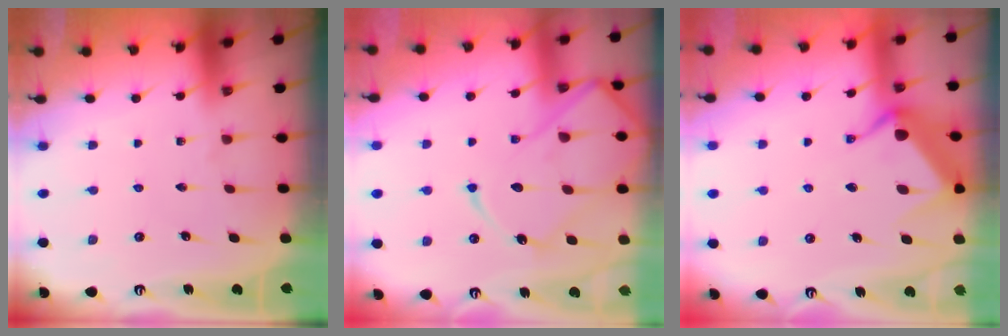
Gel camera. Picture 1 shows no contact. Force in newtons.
{"total": 16.0, "press": 16.0, "slide": 1.4}
{"total": 9.7, "press": 9.7, "slide": 0.7}